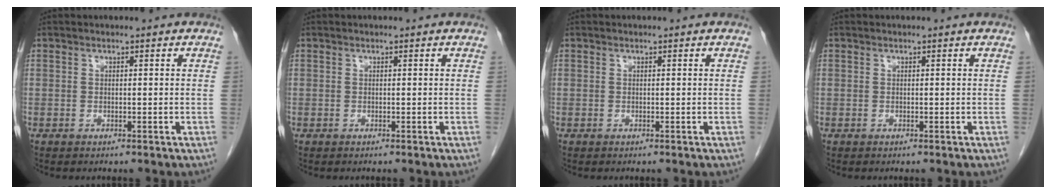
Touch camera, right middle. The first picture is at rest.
{"total": 0.0}
{"total": 0.0}
{"total": 0.0}